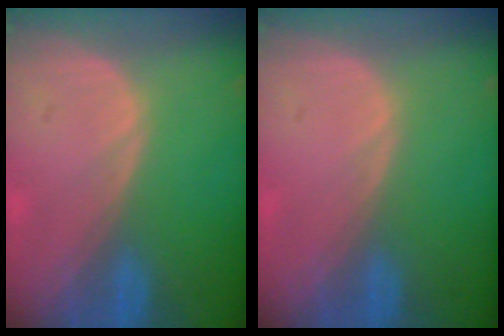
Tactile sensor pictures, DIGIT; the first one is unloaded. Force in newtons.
{"total": 0.0}